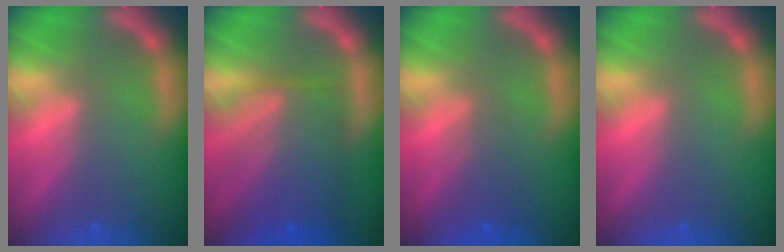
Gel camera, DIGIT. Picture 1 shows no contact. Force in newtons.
{"total": 8.6}
{"total": 2.5}
{"total": 0.0}